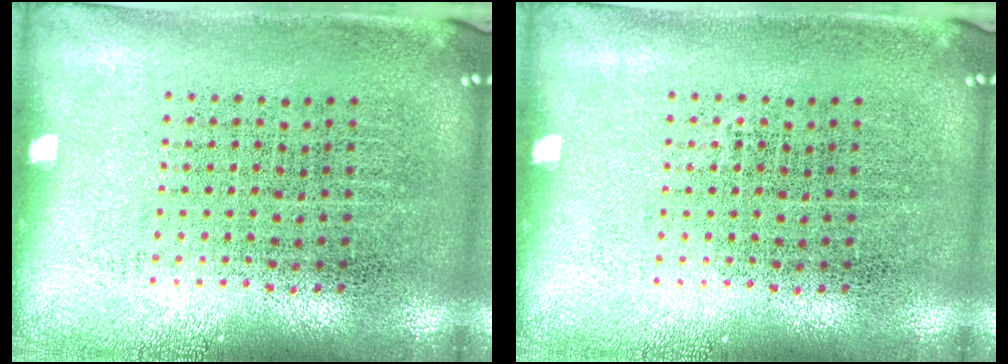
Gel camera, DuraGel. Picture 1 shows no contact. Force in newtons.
{"total": 0.0}